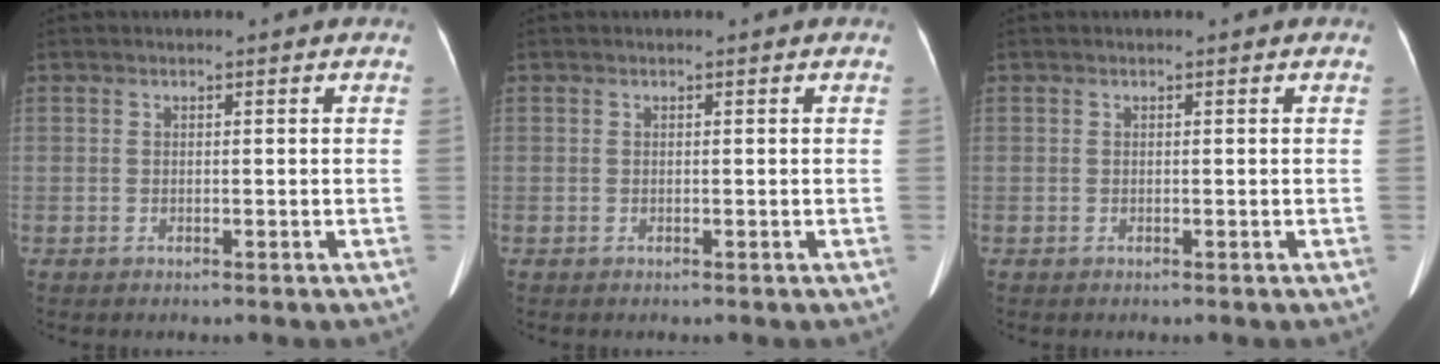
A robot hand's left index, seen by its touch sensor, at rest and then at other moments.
{"total": 0.0}
{"total": 0.0}